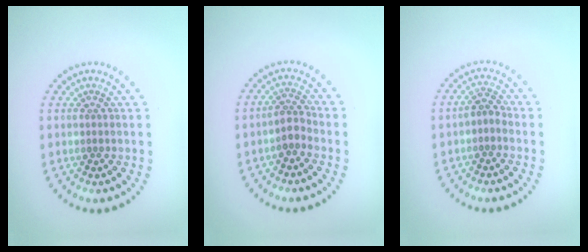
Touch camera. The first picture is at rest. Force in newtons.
{"total": 1.9, "press": 1.4, "slide": 1.3}
{"total": 1.3, "press": 1.2, "slide": 0.7}